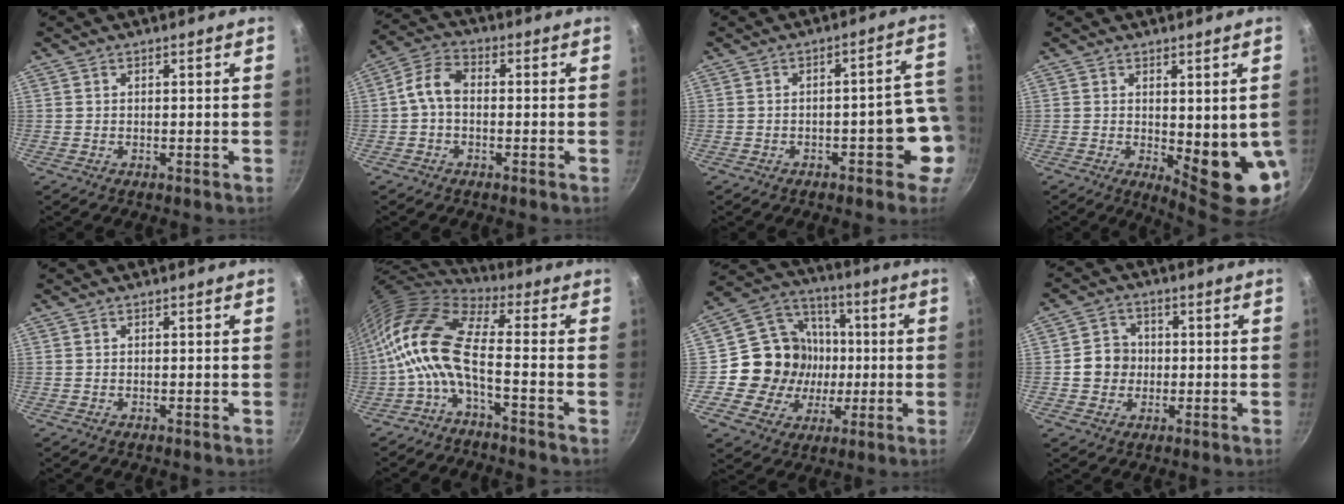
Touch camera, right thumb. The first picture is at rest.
{"total": 5.9, "force": [-0.5, 3.7, 4.6], "torque": [-0.093, 0.028, -0.024]}
{"total": 7.0, "force": [-2.3, 3.2, 5.8], "torque": [-0.023, 0.046, -0.025]}
{"total": 10.8, "force": [-0.5, 3.4, 10.2], "torque": [-0.113, -0.020, 0.007]}
{"total": 0.0}
{"total": 13.3, "force": [-2.8, 4.8, 12.1], "torque": [-0.251, 0.033, -0.069]}
{"total": 17.1, "force": [-0.9, 16.0, 6.1], "torque": [-0.069, 0.028, -0.018]}
{"total": 6.2, "force": [-0.3, 5.8, 2.3], "torque": [-0.006, 0.013, -0.013]}